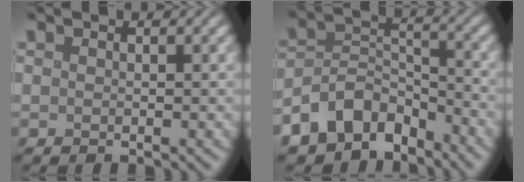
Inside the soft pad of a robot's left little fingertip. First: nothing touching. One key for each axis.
{"total": 7.4, "fx": -5.7, "fy": 3.9, "fz": 2.6, "tx": -0.032, "ty": -0.001, "tz": -0.116}